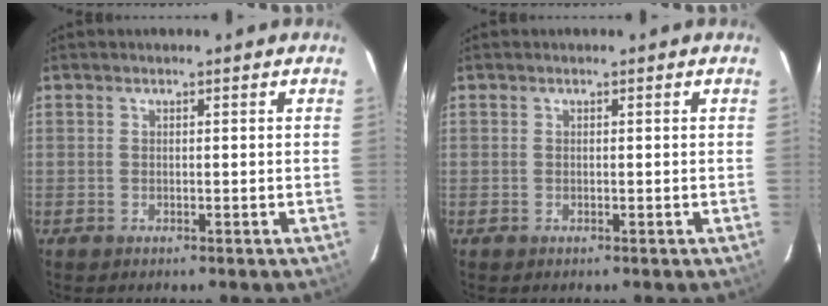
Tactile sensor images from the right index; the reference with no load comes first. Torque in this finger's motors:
{"motor_torque": [0.00, 0.00, 0.01, 0.00]}